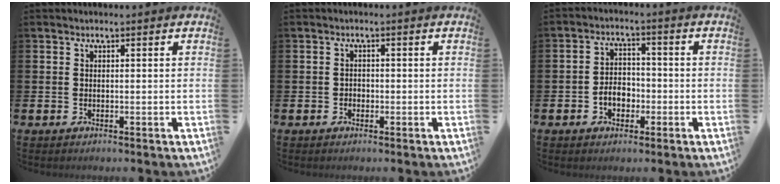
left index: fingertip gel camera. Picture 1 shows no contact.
{"total": 1.1, "force": [-0.5, 0.9, 0.2], "torque": [-0.006, 0.004, -0.013]}
{"total": 3.7, "force": [-1.4, 2.7, 2.1], "torque": [-0.034, 0.003, -0.030]}